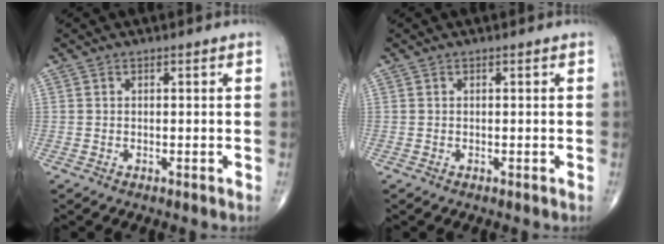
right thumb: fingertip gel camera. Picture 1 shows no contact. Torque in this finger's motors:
{"motor_torque": [-0.37, 0.05, 0.00, 0.00, 0.02]}